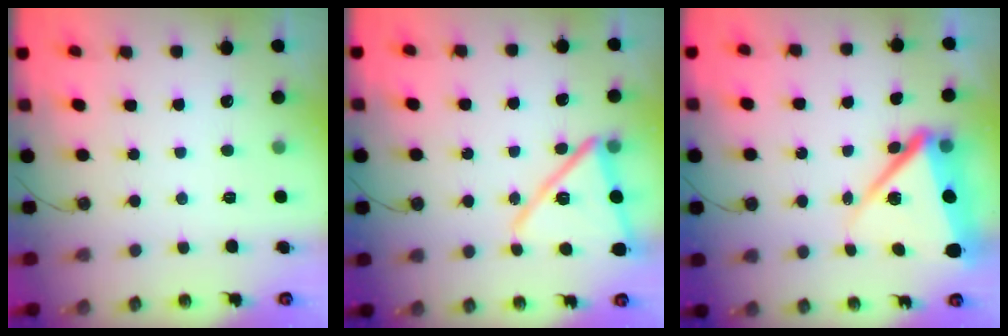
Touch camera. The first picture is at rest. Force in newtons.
{"total": 15.8, "press": 15.8, "slide": 1.3}
{"total": 11.7, "press": 11.6, "slide": 1.0}